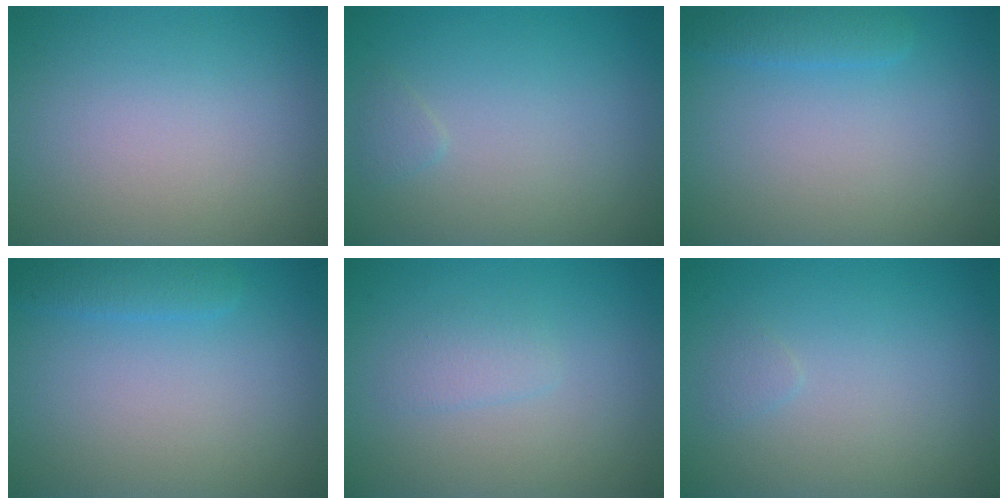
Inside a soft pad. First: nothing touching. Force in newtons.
{"total": 0.6, "press": 0.6, "slide": 0.0}
{"total": 1.5, "press": 1.5, "slide": 0.2}
{"total": 1.5, "press": 1.5, "slide": 0.2}
{"total": 1.2, "press": 1.2, "slide": 0.0}
{"total": 0.6, "press": 0.6, "slide": 0.1}